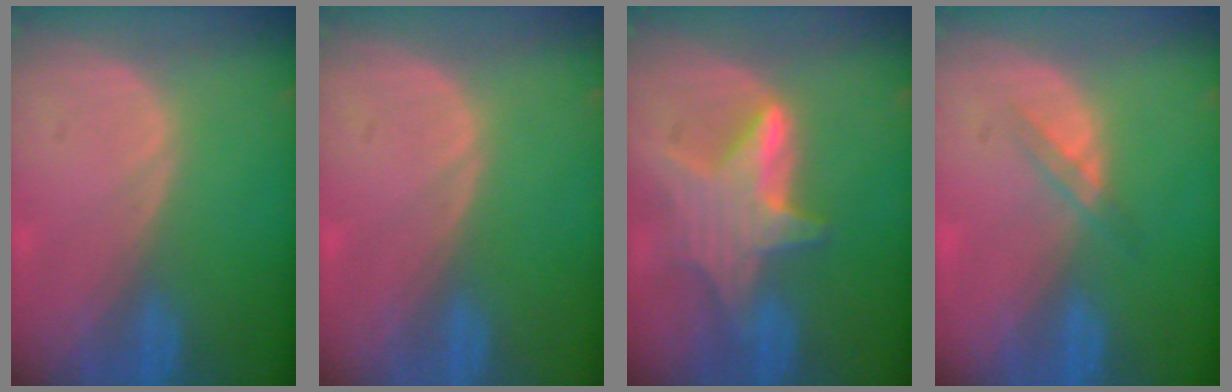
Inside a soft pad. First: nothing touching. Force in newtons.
{"total": 0.0}
{"total": 7.2, "press": 7.2, "slide": 0.4}
{"total": 1.8, "press": 1.8, "slide": 0.2}